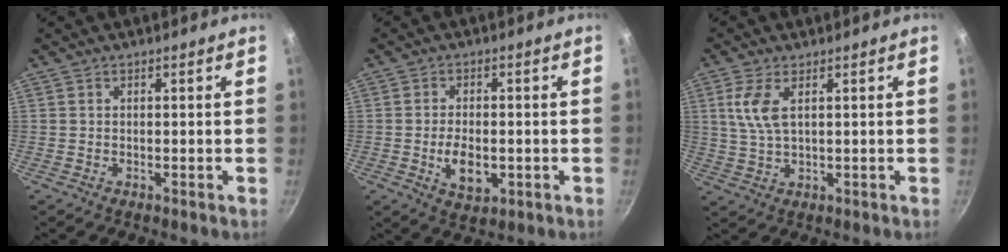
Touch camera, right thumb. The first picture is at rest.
{"total": 6.7, "force": [-1.4, 3.8, 5.3], "torque": [-0.084, 0.000, -0.017]}
{"total": 5.9, "force": [1.9, 2.5, 4.9], "torque": [-0.106, -0.004, 0.041]}